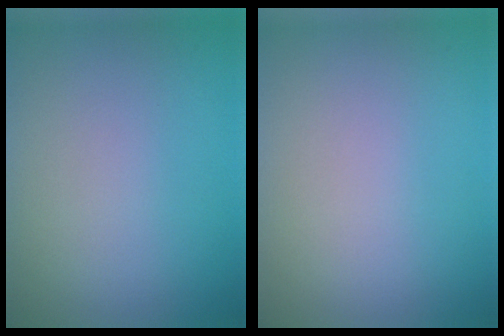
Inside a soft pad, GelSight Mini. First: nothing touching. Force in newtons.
{"total": 0.0}